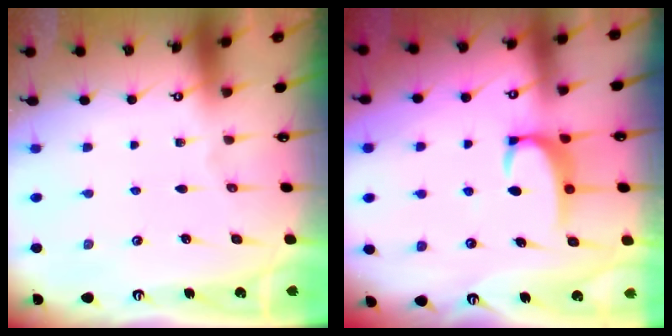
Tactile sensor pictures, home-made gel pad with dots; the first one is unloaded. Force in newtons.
{"total": 3.0, "press": 3.0, "slide": 0.4}